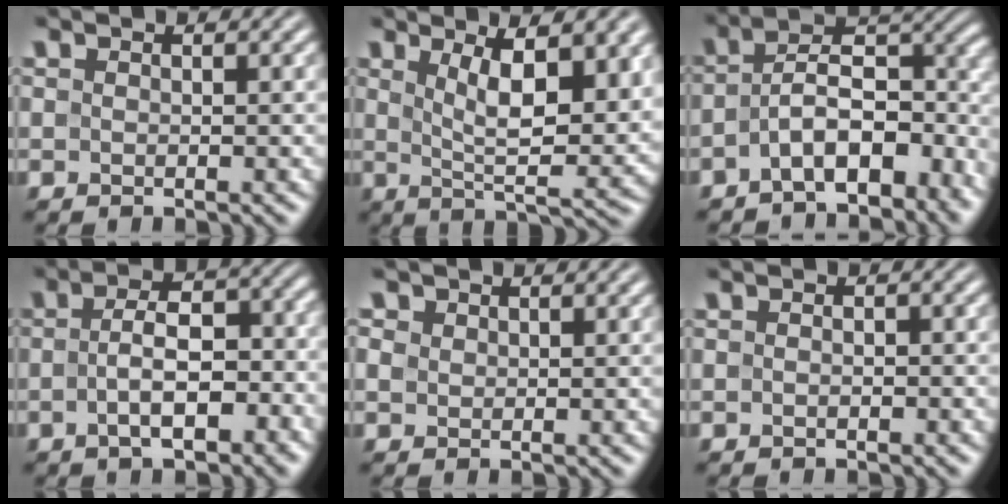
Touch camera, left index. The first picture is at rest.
{"total": 9.2, "force": [2.8, 3.3, 8.1], "torque": [-0.131, -0.008, 0.050]}
{"total": 8.2, "force": [-3.5, 4.4, 5.9], "torque": [-0.074, 0.005, -0.068]}
{"total": 6.7, "force": [-1.9, 2.9, 5.6], "torque": [-0.086, 0.005, -0.033]}
{"total": 1.5, "force": [0.9, 1.2, 0.2], "torque": [-0.004, 0.005, 0.007]}
{"total": 0.5, "force": [-0.3, 0.2, 0.3], "torque": [-0.004, 0.001, -0.005]}